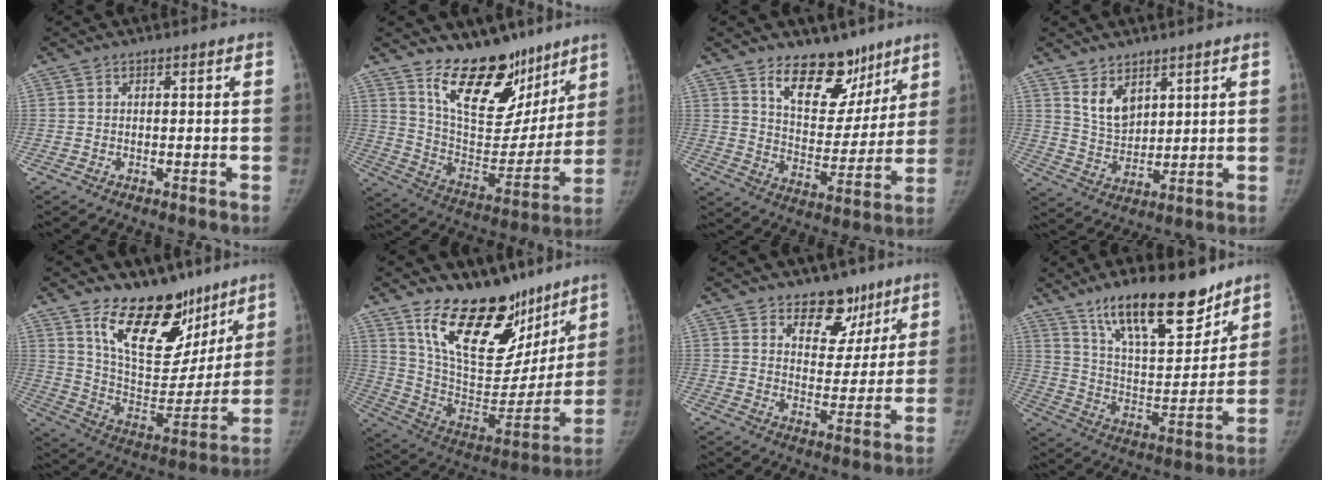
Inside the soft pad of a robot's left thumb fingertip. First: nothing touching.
{"total": 20.6, "force": [14.4, 10.3, 10.5], "torque": [-0.091, -0.102, 0.238]}
{"total": 14.7, "force": [10.0, 8.2, 7.1], "torque": [-0.053, -0.068, 0.169]}
{"total": 6.4, "force": [3.9, 3.6, 3.5], "torque": [-0.044, -0.036, 0.084]}
{"total": 21.5, "force": [14.2, 11.4, 11.5], "torque": [-0.112, -0.092, 0.235]}
{"total": 25.8, "force": [17.3, 12.9, 14.0], "torque": [-0.165, -0.090, 0.292]}
{"total": 9.6, "force": [6.5, 6.1, 3.7], "torque": [-0.008, -0.037, 0.099]}
{"total": 21.2, "force": [14.9, 7.5, 13.1], "torque": [-0.168, -0.081, 0.253]}